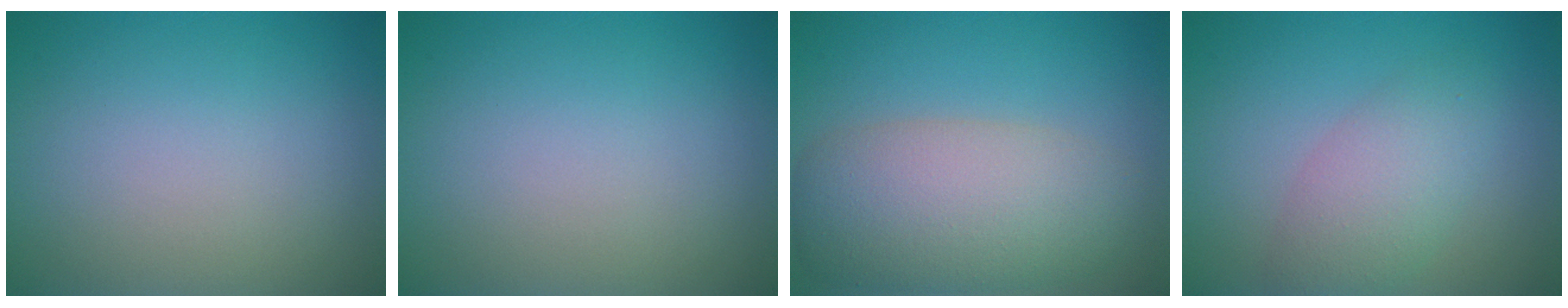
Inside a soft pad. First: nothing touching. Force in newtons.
{"total": 0.0}
{"total": 7.5, "press": 7.5, "slide": 0.3}
{"total": 3.8, "press": 3.8, "slide": 0.2}